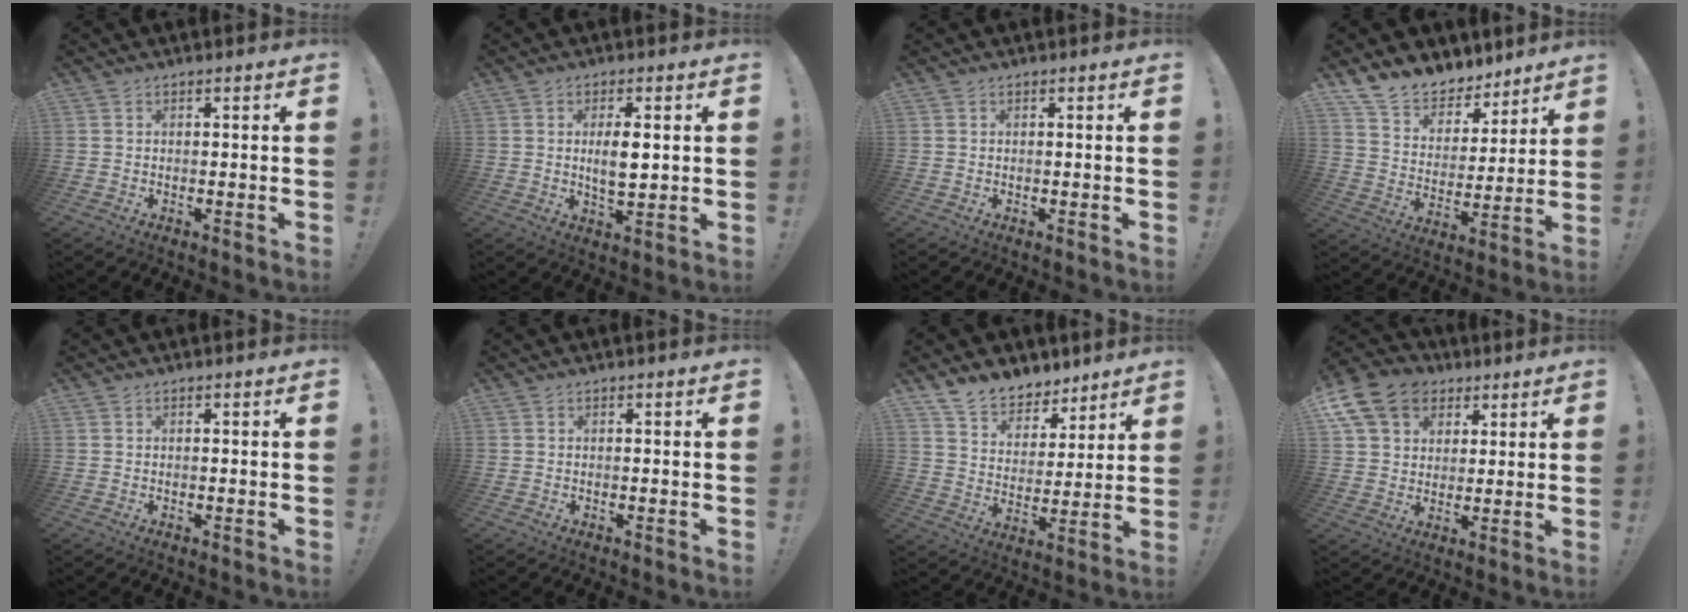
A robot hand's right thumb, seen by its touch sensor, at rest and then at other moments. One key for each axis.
{"total": 6.2, "fx": 0.8, "fy": 2.3, "fz": 5.7, "tx": -0.102, "ty": -0.011, "tz": 0.005}
{"total": 0.0}
{"total": 12.2, "fx": 10.2, "fy": 6.2, "fz": 2.6, "tx": -0.062, "ty": -0.079, "tz": 0.195}
{"total": 0.0}
{"total": 0.0}
{"total": 10.6, "fx": 8.9, "fy": 5.5, "fz": 2.1, "tx": -0.048, "ty": -0.070, "tz": 0.173}
{"total": 14.8, "fx": 6.7, "fy": 11.2, "fz": 6.7, "tx": -0.106, "ty": -0.035, "tz": 0.132}